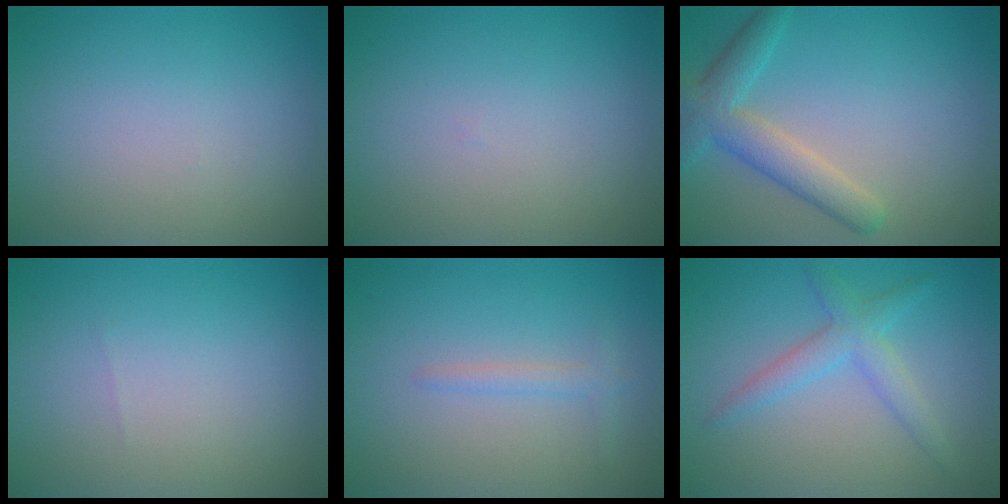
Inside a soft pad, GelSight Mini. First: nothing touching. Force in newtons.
{"total": 0.0}
{"total": 4.2, "press": 4.2, "slide": 0.2}
{"total": 0.0}
{"total": 1.3, "press": 1.3, "slide": 0.1}
{"total": 3.0, "press": 3.0, "slide": 0.0}